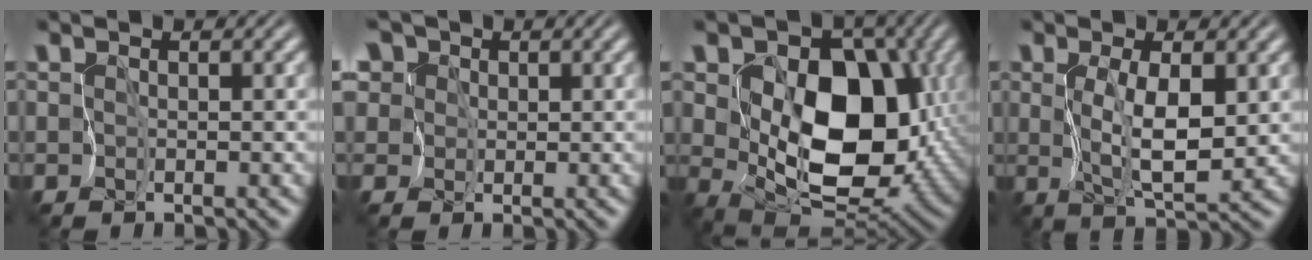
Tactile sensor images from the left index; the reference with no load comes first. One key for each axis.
{"total": 6.7, "fx": 3.1, "fy": 5.2, "fz": 2.8, "tx": -0.052, "ty": 0.018, "tz": 0.021}
{"total": 10.9, "fx": 0.8, "fy": 7.4, "fz": 8.0, "tx": -0.124, "ty": -0.021, "tz": 0.021}
{"total": 3.8, "fx": 0.5, "fy": 1.4, "fz": 3.5, "tx": -0.072, "ty": -0.008, "tz": 0.017}